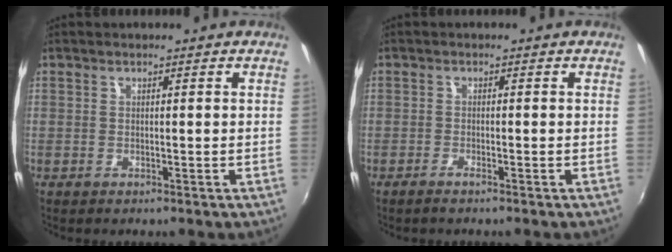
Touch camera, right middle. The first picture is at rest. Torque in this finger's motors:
{"motor_torque": [-0.14, -0.06, 0.02, 0.00]}